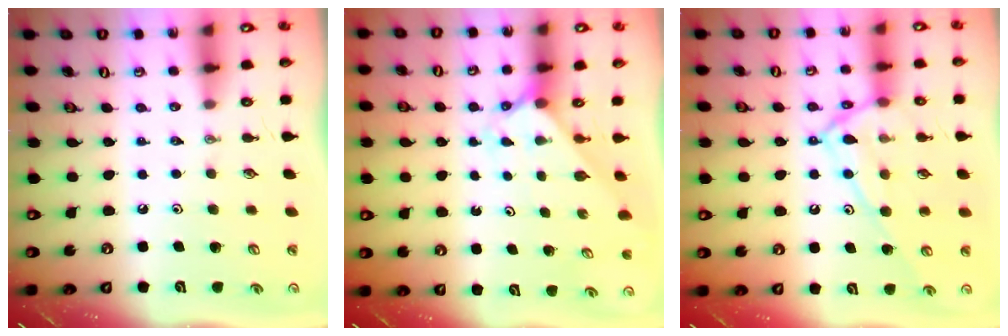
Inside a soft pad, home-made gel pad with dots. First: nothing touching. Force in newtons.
{"total": 2.1, "press": 2.1, "slide": 0.2}
{"total": 14.8, "press": 14.7, "slide": 1.3}